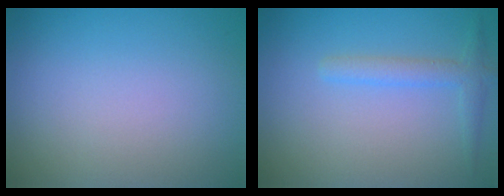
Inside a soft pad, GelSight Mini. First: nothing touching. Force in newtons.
{"total": 1.4, "press": 1.4, "slide": 0.1}